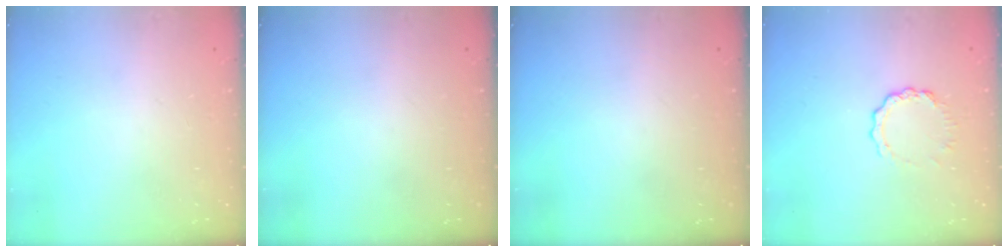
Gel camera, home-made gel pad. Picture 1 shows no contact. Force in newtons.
{"total": 0.0}
{"total": 0.0}
{"total": 5.3, "press": 5.2, "slide": 0.6}